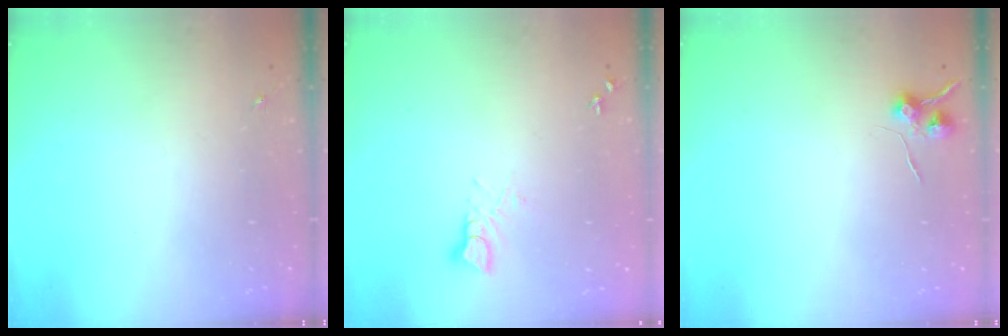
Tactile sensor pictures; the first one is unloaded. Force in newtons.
{"total": 3.9, "press": 3.9, "slide": 0.3}
{"total": 6.6, "press": 6.6, "slide": 0.8}